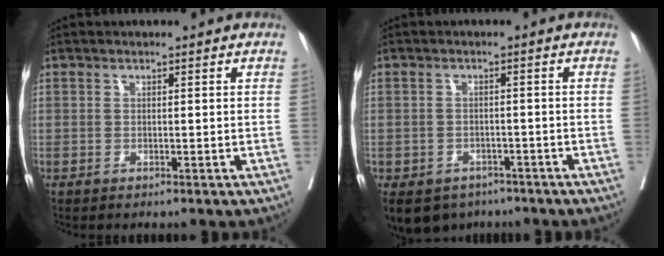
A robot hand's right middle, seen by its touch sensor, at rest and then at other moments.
{"total": 10.8, "force": [-6.7, 7.8, 3.2], "torque": [-0.087, -0.010, -0.089]}